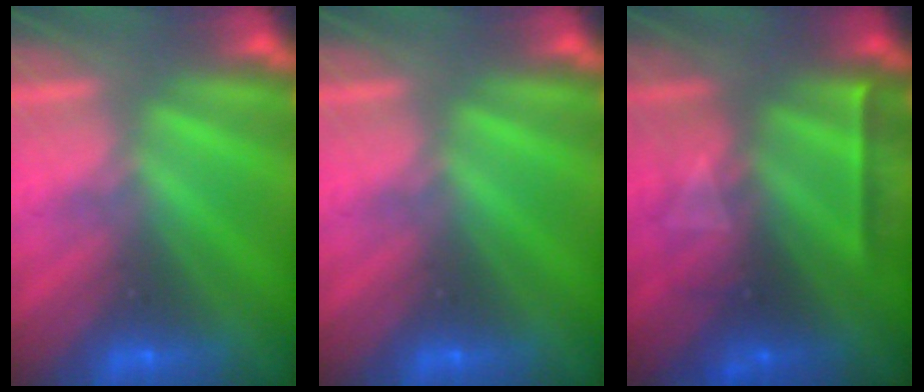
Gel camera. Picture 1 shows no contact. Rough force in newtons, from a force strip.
{"total": 0.0}
{"total": 2.3}